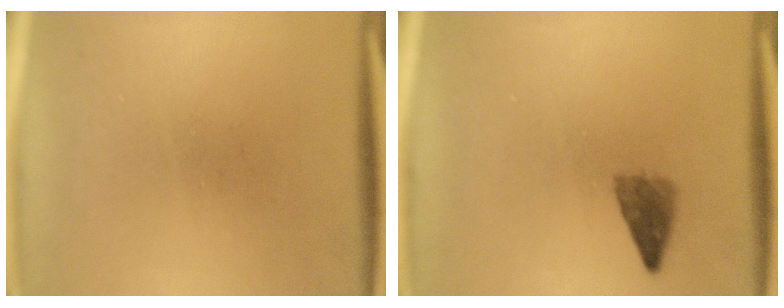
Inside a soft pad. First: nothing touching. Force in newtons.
{"total": 2.4}